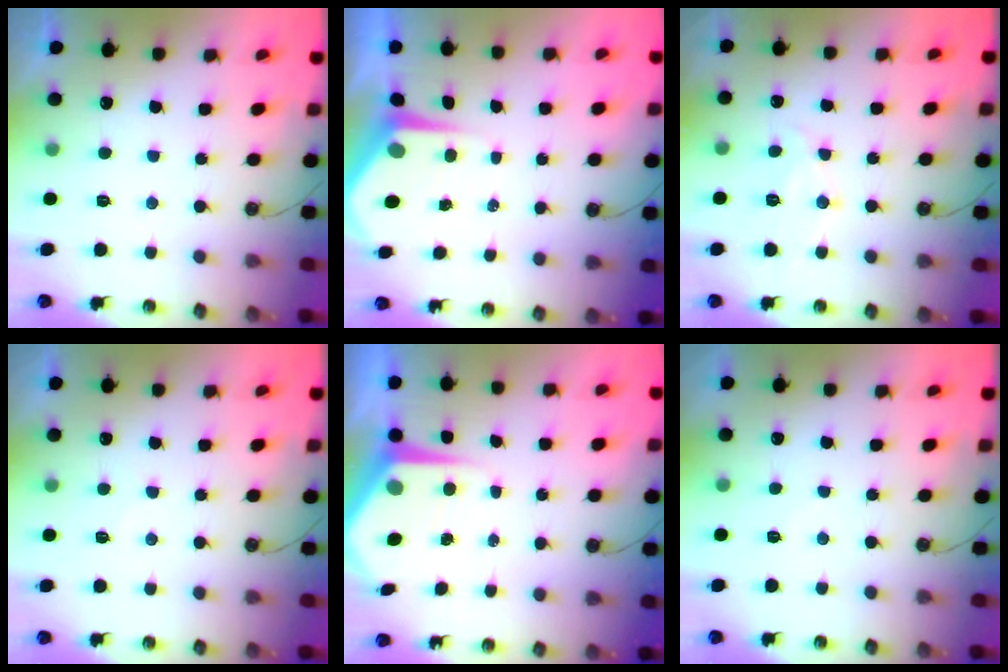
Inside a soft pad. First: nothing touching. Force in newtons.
{"total": 5.5, "press": 5.5, "slide": 0.5}
{"total": 9.6, "press": 9.6, "slide": 0.8}
{"total": 3.9, "press": 3.8, "slide": 0.5}
{"total": 7.2, "press": 7.2, "slide": 0.5}
{"total": 2.6, "press": 2.6, "slide": 0.4}